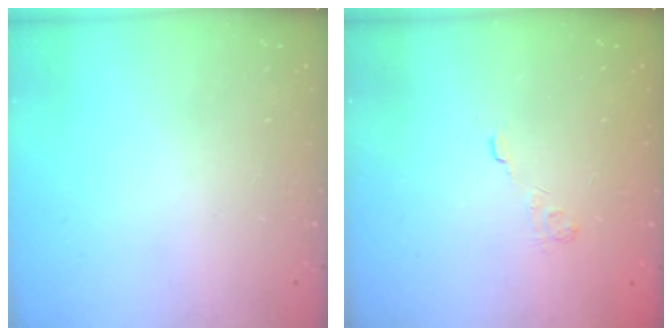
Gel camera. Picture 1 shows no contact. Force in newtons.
{"total": 2.3, "press": 1.8, "slide": 1.4}